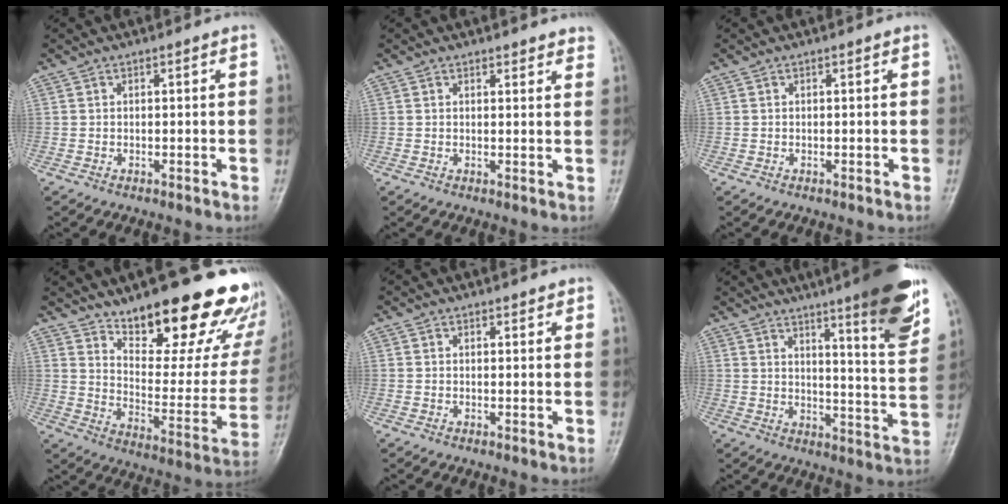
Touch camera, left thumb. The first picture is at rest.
{"total": 3.3, "force": [3.0, 1.1, 1.0], "torque": [0.013, -0.010, 0.027]}
{"total": 0.0}
{"total": 26.3, "force": [18.1, 9.2, 16.7], "torque": [-0.187, -0.113, 0.255]}
{"total": 1.1, "force": [0.9, 0.5, 0.3], "torque": [0.003, -0.004, 0.009]}
{"total": 16.7, "force": [10.5, 2.2, 12.9], "torque": [-0.155, -0.061, 0.143]}